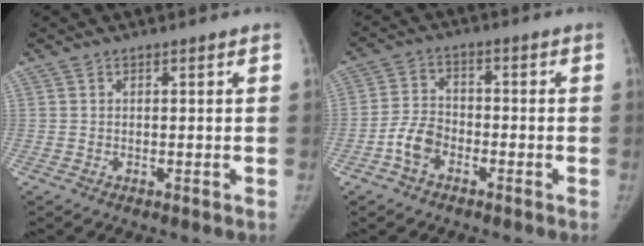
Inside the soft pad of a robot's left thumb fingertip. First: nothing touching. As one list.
[{"total": 5.9, "force": [-3.1, 3.8, 3.2], "torque": [-0.054, 0.024, -0.066]}]